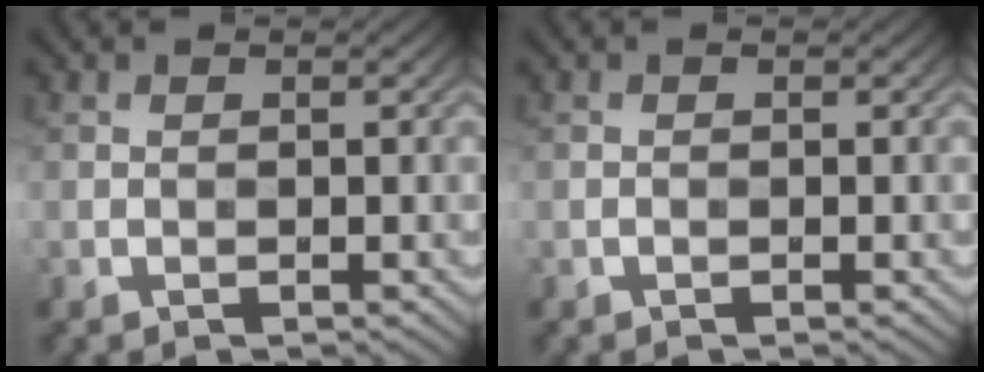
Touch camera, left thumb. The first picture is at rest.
{"total": 0.0}